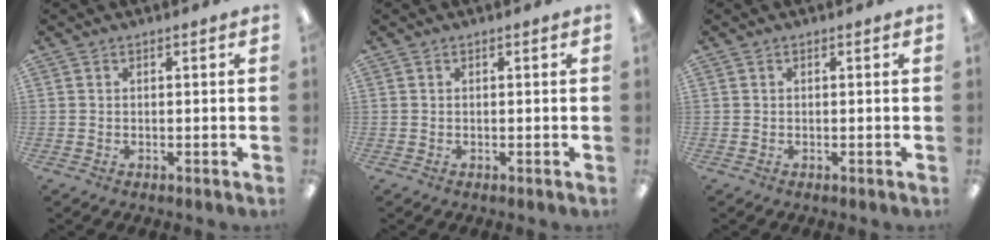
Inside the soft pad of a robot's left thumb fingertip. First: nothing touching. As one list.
[{"total": 0.0}, {"total": 0.0}]